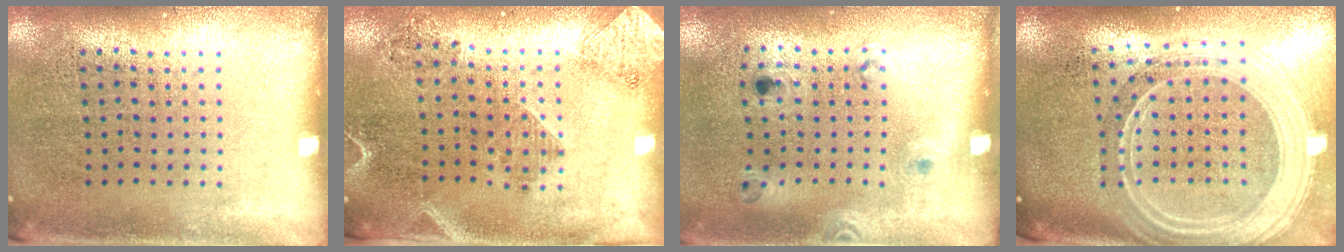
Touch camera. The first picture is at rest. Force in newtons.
{"total": 1.9, "press": 1.7, "slide": 1.0}
{"total": 1.2, "press": 0.7, "slide": 1.0}
{"total": 2.7, "press": 2.2, "slide": 1.5}